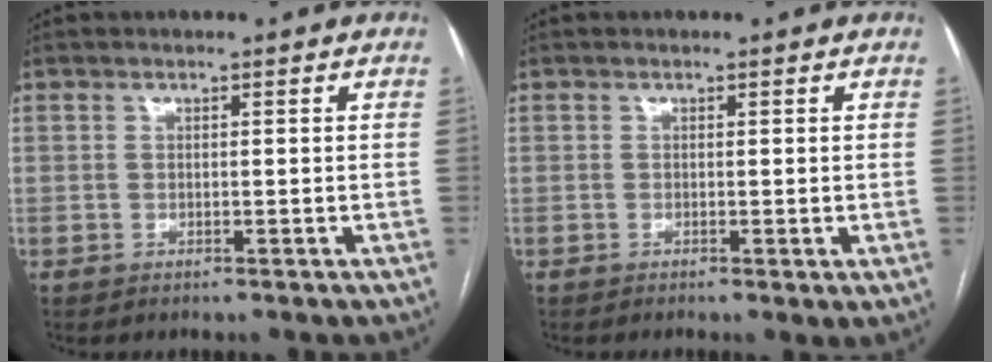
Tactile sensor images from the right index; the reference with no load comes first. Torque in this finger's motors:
{"motor_torque": [0.36, -0.30, 0.26, 0.04]}